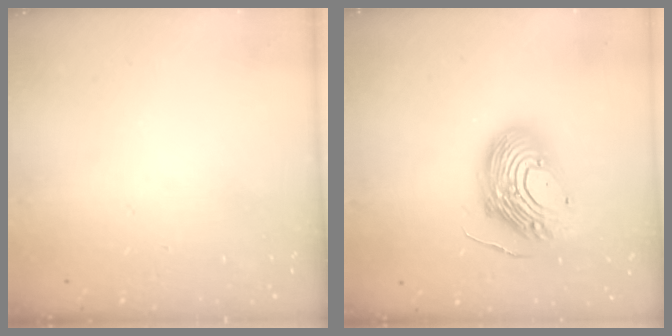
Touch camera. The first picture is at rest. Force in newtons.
{"total": 16.8, "press": 16.7, "slide": 1.9}